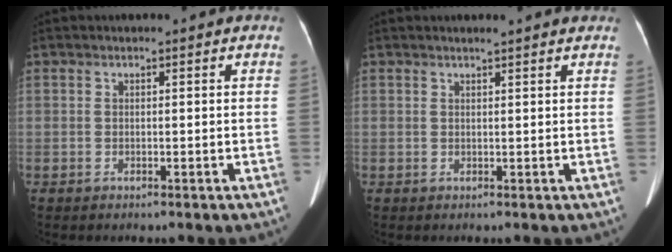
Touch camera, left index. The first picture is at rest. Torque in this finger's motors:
{"motor_torque": [0.02, -0.04, -0.06, 0.03]}